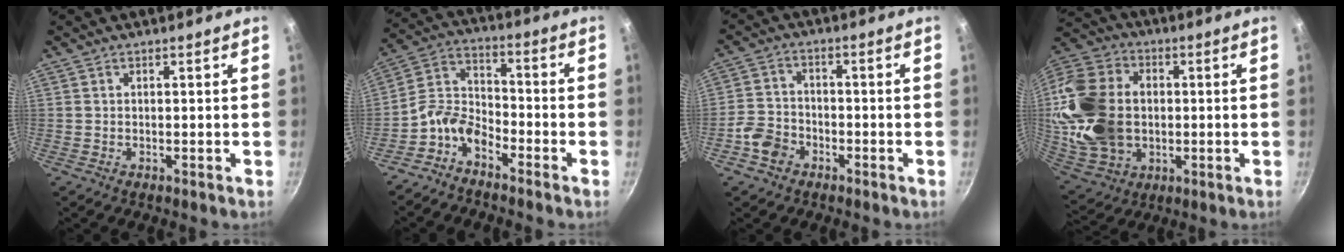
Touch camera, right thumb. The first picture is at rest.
{"total": 7.9, "force": [-5.2, 4.6, 3.9], "torque": [-0.066, 0.065, -0.125]}
{"total": 5.8, "force": [-3.2, 4.4, 2.1], "torque": [-0.031, 0.031, -0.065]}
{"total": 22.7, "force": [0.3, 16.9, 15.1], "torque": [-0.289, 0.015, 0.016]}